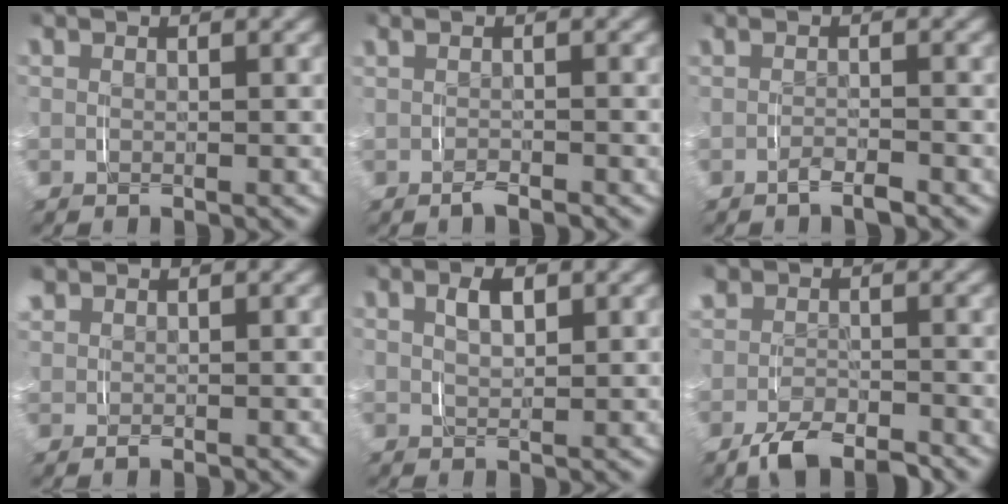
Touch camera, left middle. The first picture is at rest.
{"total": 1.2, "force": [-0.6, 0.3, 1.0], "torque": [-0.015, 0.008, -0.013]}
{"total": 1.3, "force": [-0.9, 0.0, 0.9], "torque": [-0.018, 0.004, -0.019]}
{"total": 0.9, "force": [0.7, 0.5, 0.3], "torque": [-0.018, 0.003, 0.017]}
{"total": 2.1, "force": [0.9, 0.8, 1.7], "torque": [-0.026, -0.001, 0.019]}
{"total": 3.1, "force": [-2.2, 1.4, 1.7], "torque": [-0.034, -0.006, -0.035]}